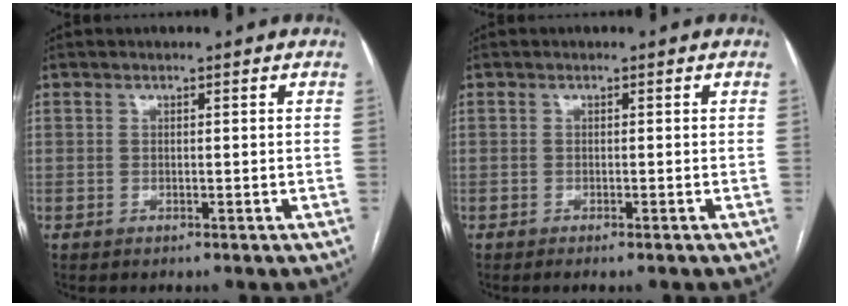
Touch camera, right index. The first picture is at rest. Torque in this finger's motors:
{"motor_torque": [0.02, 0.09, 0.09, 0.01]}